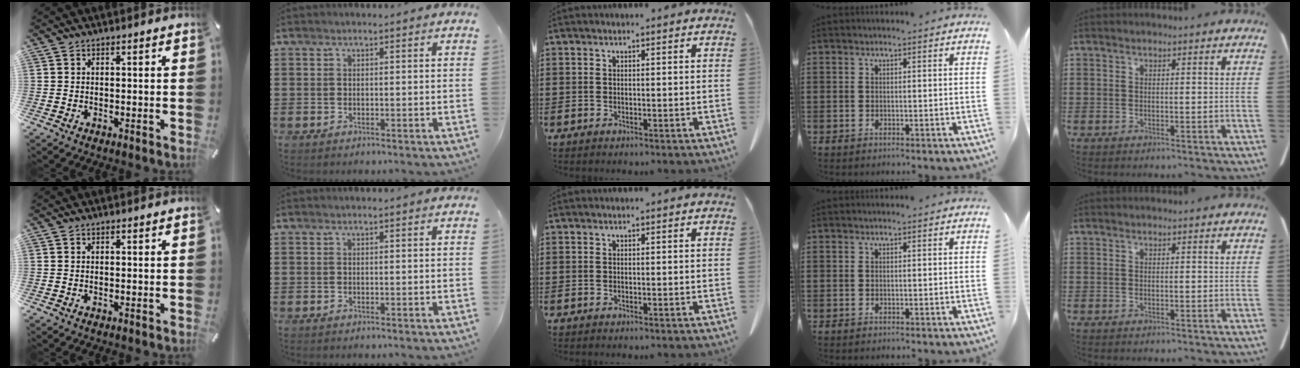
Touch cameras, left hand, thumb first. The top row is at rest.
{}